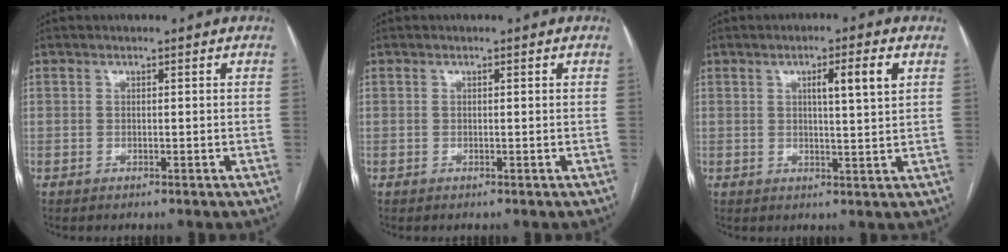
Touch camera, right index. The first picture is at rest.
{"total": 0.0}
{"total": 5.4, "force": [1.9, 0.0, 5.0], "torque": [-0.077, 0.002, 0.028]}